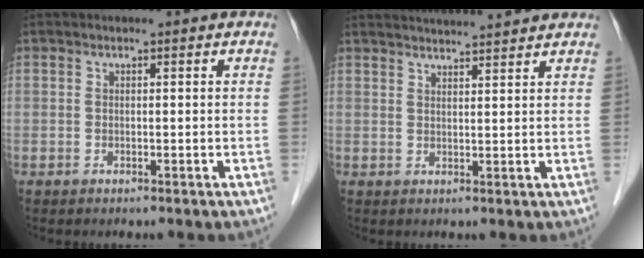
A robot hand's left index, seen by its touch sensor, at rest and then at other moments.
{"total": 9.6, "force": [9.1, -0.2, 3.1], "torque": [-0.054, 0.027, 0.123]}